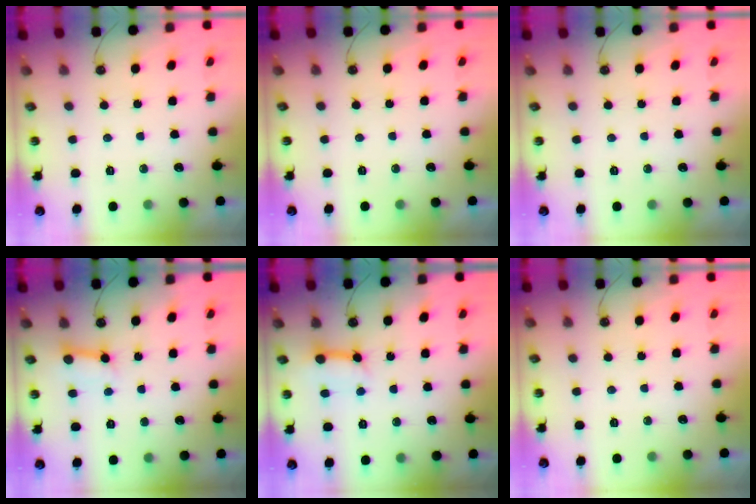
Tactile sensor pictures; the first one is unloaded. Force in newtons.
{"total": 0.0}
{"total": 0.0}
{"total": 3.6, "press": 3.6, "slide": 0.2}
{"total": 8.2, "press": 8.1, "slide": 0.9}
{"total": 0.0}